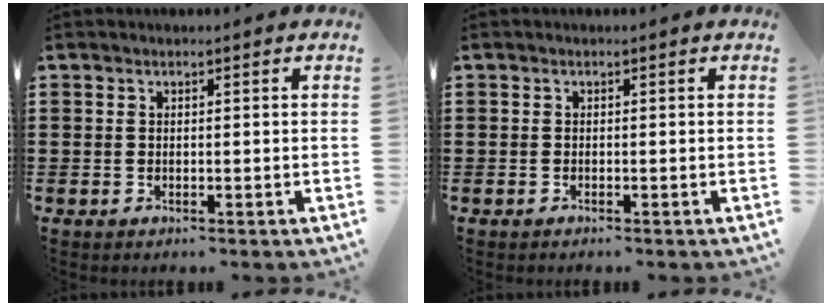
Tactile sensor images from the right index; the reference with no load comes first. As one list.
[{"total": 0.0}]